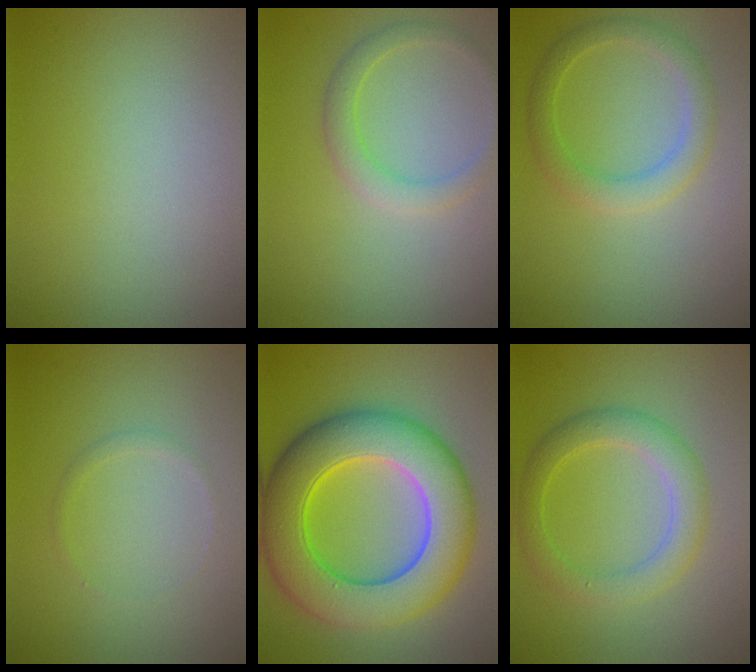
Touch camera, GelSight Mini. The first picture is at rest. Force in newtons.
{"total": 2.2, "press": 2.2, "slide": 0.2}
{"total": 2.7, "press": 2.7, "slide": 0.1}
{"total": 0.6, "press": 0.6, "slide": 0.0}
{"total": 11.3, "press": 11.3, "slide": 0.2}
{"total": 3.5, "press": 3.5, "slide": 0.0}